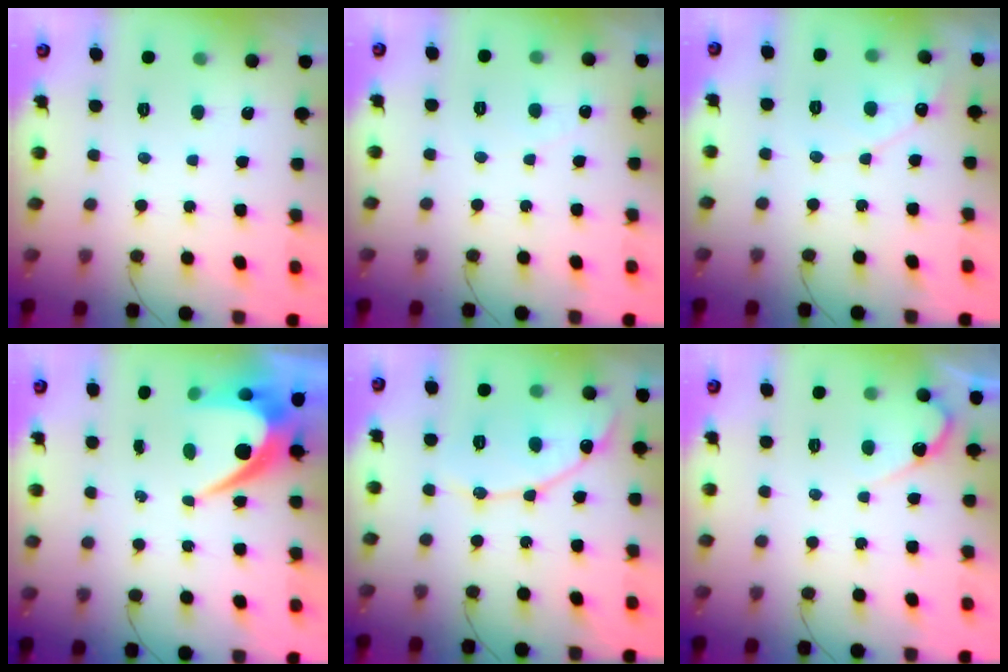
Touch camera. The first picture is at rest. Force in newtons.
{"total": 1.9, "press": 1.9, "slide": 0.2}
{"total": 5.5, "press": 5.5, "slide": 0.3}
{"total": 9.3, "press": 9.3, "slide": 0.7}
{"total": 12.7, "press": 12.7, "slide": 1.1}
{"total": 4.8, "press": 4.7, "slide": 0.2}